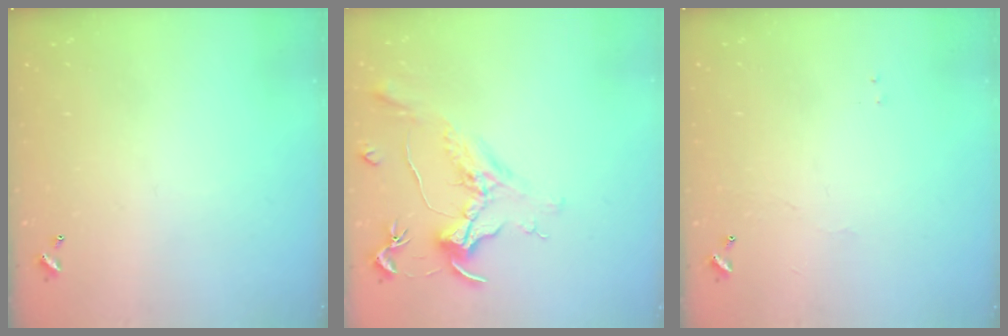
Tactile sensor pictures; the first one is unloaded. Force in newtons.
{"total": 1.5, "press": 1.3, "slide": 0.8}
{"total": 1.2, "press": 1.1, "slide": 0.3}